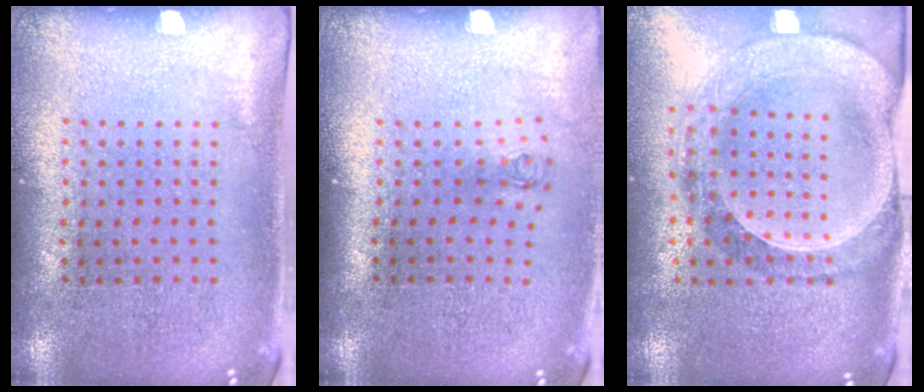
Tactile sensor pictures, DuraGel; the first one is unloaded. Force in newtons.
{"total": 0.7, "press": 0.3, "slide": 0.7}
{"total": 1.4, "press": 1.4, "slide": 0.3}